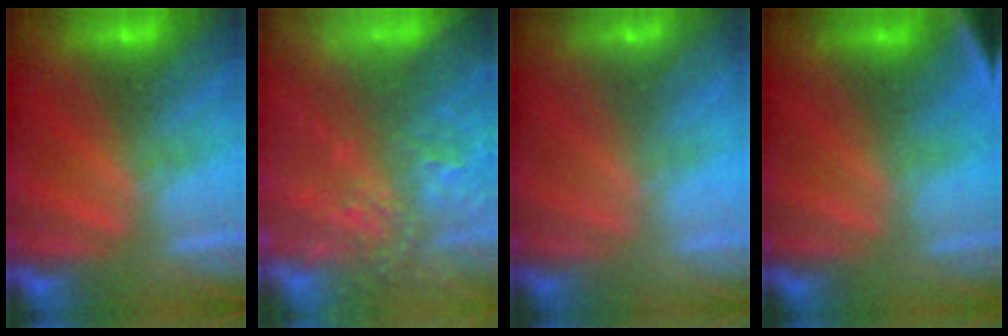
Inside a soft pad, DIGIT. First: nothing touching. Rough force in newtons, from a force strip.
{"total": 8.3}
{"total": 2.1}
{"total": 2.7}